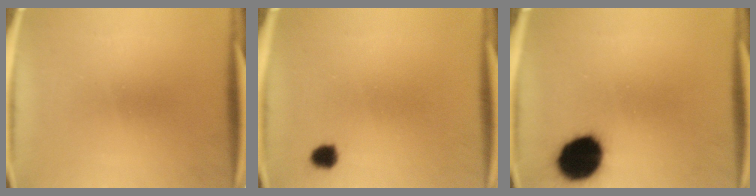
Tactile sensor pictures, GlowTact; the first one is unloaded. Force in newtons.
{"total": 2.4}
{"total": 14.1}